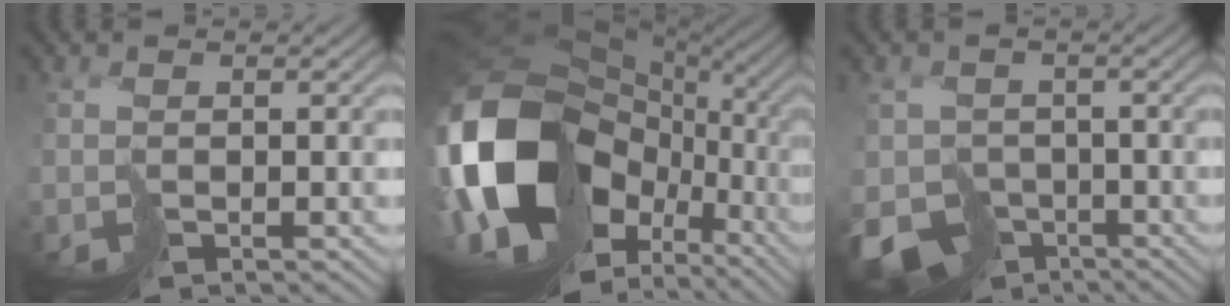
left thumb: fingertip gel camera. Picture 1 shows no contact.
{"total": 19.6, "force": [-1.7, 14.0, 13.6], "torque": [-0.323, -0.044, 0.006]}
{"total": 7.6, "force": [-4.3, 5.6, 2.8], "torque": [-0.051, -0.023, -0.064]}